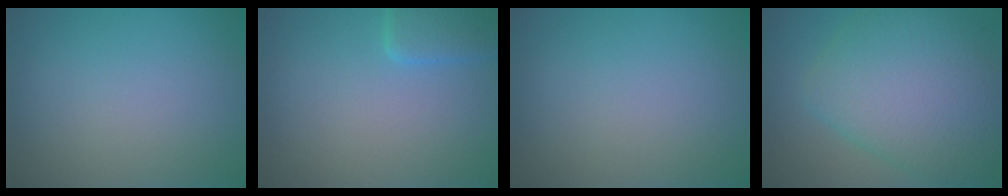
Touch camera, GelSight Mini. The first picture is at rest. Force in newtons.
{"total": 2.6, "press": 2.6, "slide": 0.2}
{"total": 0.0}
{"total": 7.9, "press": 7.9, "slide": 0.3}